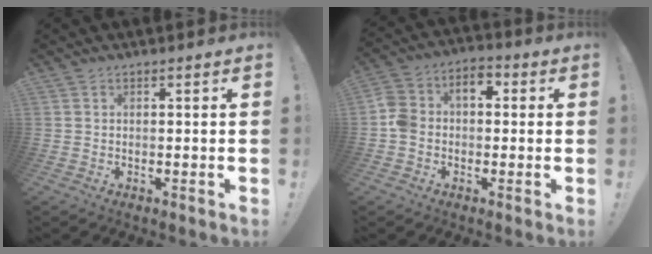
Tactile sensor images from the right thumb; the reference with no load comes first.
{"total": 7.3, "force": [-1.5, 5.8, 4.1], "torque": [-0.081, 0.023, -0.025]}